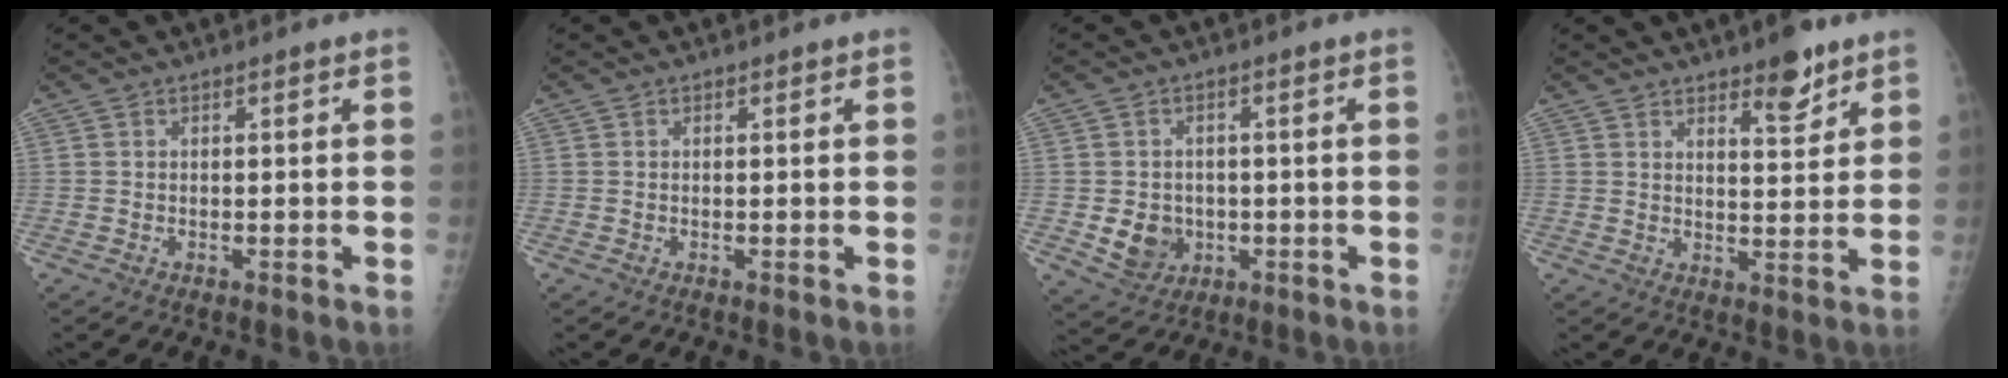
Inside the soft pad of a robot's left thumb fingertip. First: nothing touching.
{"total": 0.0}
{"total": 6.3, "force": [-1.0, 5.6, 2.9], "torque": [-0.023, 0.004, -0.006]}
{"total": 6.6, "force": [4.5, 2.3, 4.2], "torque": [-0.043, -0.030, 0.063]}